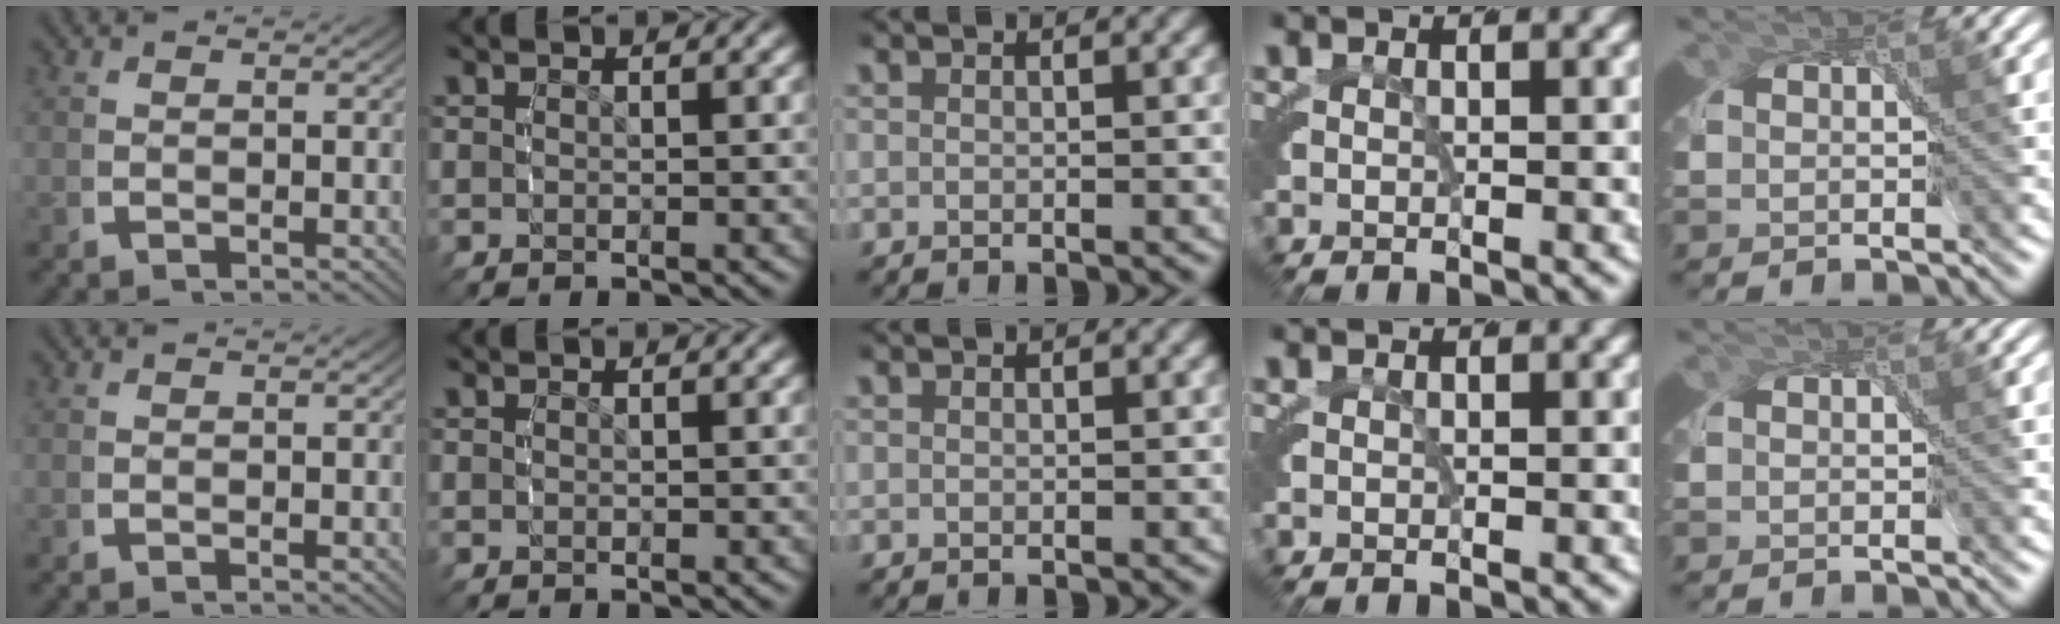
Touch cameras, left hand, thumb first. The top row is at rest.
{}